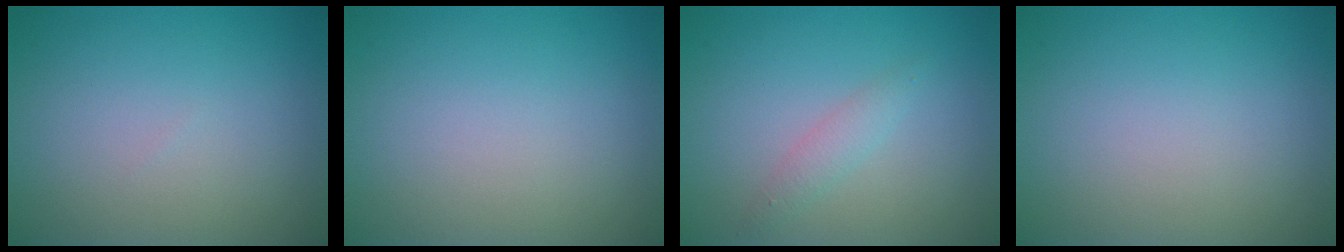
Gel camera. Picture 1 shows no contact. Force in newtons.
{"total": 0.0}
{"total": 1.4, "press": 1.4, "slide": 0.0}
{"total": 0.0}